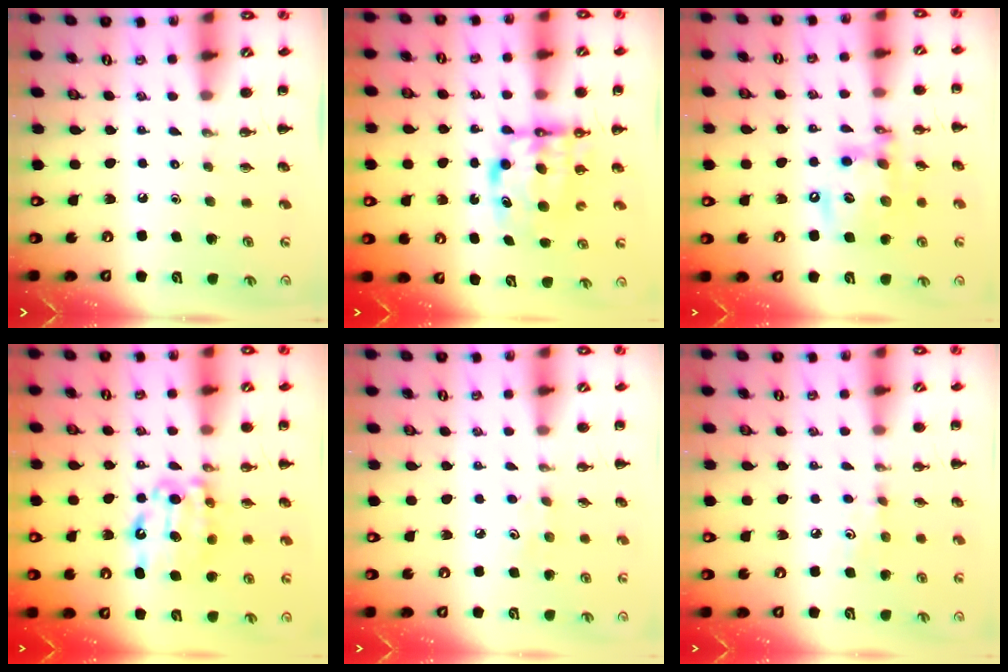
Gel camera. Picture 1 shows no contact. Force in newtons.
{"total": 6.8, "press": 6.6, "slide": 1.5}
{"total": 14.7, "press": 14.3, "slide": 3.1}
{"total": 11.5, "press": 11.5, "slide": 0.9}
{"total": 4.0, "press": 3.8, "slide": 1.0}
{"total": 4.4, "press": 4.1, "slide": 1.4}